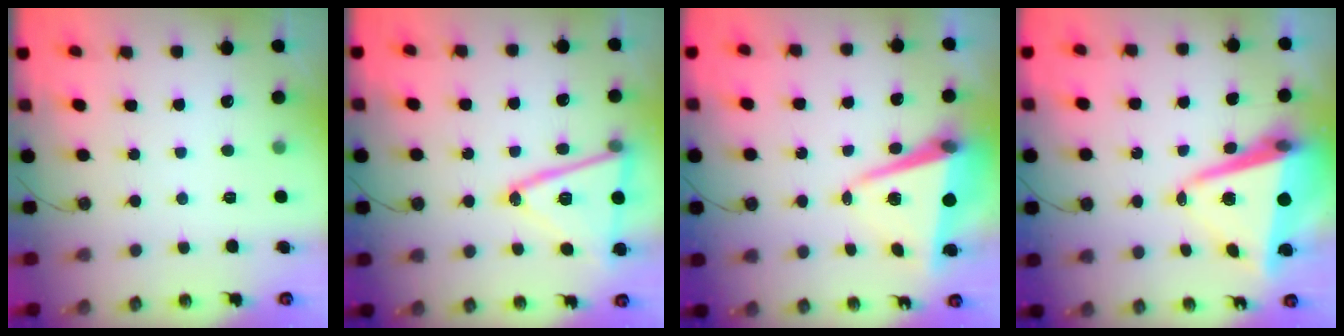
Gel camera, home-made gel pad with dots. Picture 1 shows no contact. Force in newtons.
{"total": 18.7, "press": 18.4, "slide": 3.3}
{"total": 8.9, "press": 8.7, "slide": 1.8}
{"total": 11.5, "press": 11.3, "slide": 2.0}